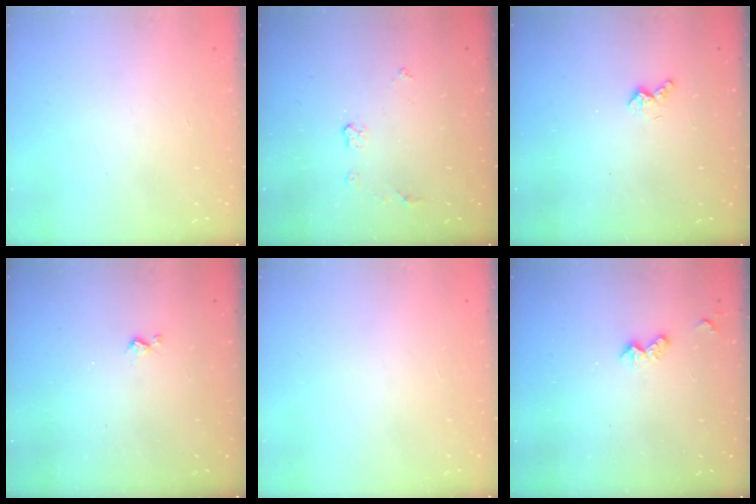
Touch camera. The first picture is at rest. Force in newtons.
{"total": 3.6, "press": 3.5, "slide": 0.4}
{"total": 2.6, "press": 2.6, "slide": 0.6}
{"total": 3.2, "press": 3.2, "slide": 0.5}
{"total": 0.0}
{"total": 4.7, "press": 4.6, "slide": 0.7}